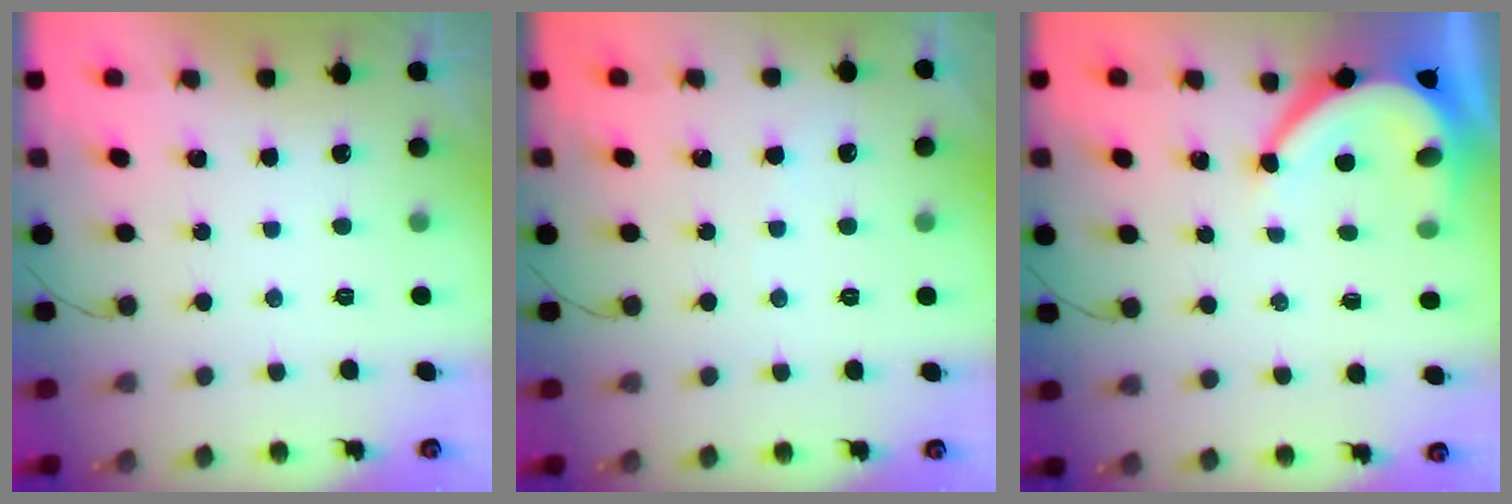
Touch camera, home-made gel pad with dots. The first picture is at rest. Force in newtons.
{"total": 1.9, "press": 1.8, "slide": 0.2}
{"total": 8.9, "press": 8.9, "slide": 0.9}